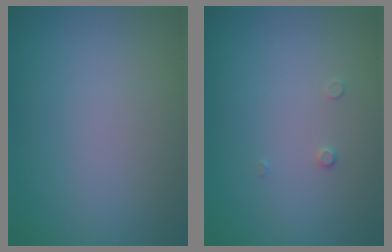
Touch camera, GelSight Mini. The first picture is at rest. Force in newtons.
{"total": 0.6, "press": 0.6, "slide": 0.2}